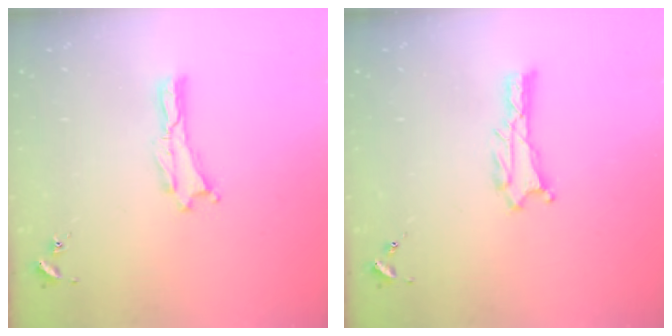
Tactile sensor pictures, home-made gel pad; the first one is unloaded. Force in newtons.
{"total": 0.9, "press": 0.8, "slide": 0.1}